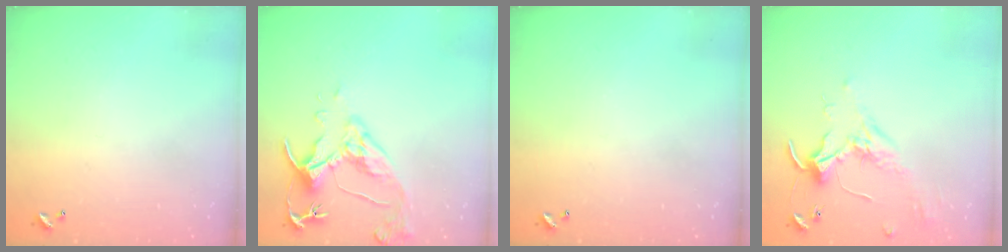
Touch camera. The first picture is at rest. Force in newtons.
{"total": 6.6, "press": 6.5, "slide": 1.2}
{"total": 0.0}
{"total": 1.6, "press": 1.6, "slide": 0.4}